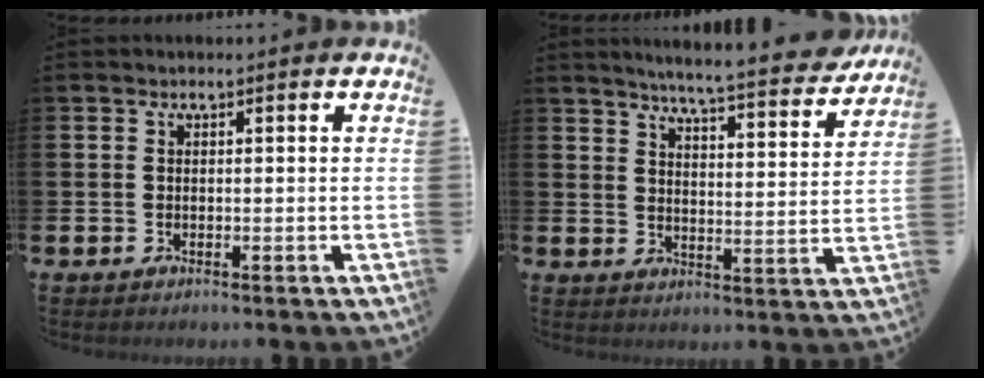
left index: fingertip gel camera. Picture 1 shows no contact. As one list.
[{"total": 6.1, "force": [5.9, -0.1, 1.8], "torque": [-0.045, -0.046, 0.097]}]